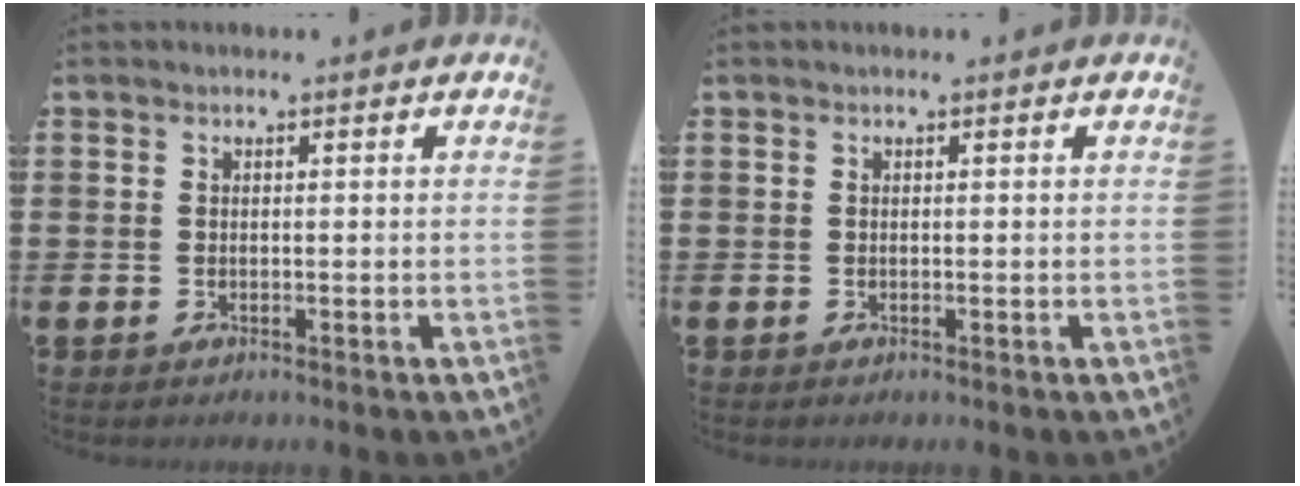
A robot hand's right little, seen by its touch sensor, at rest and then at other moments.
{"total": 0.0}